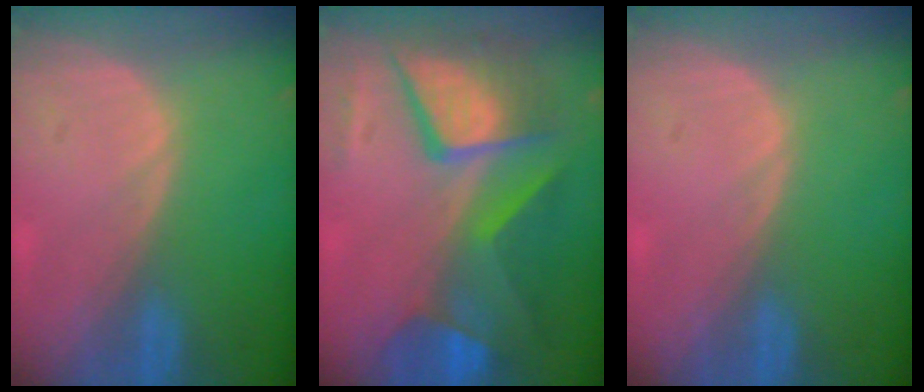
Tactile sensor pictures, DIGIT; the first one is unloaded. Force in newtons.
{"total": 11.3, "press": 11.3, "slide": 1.2}
{"total": 0.0}